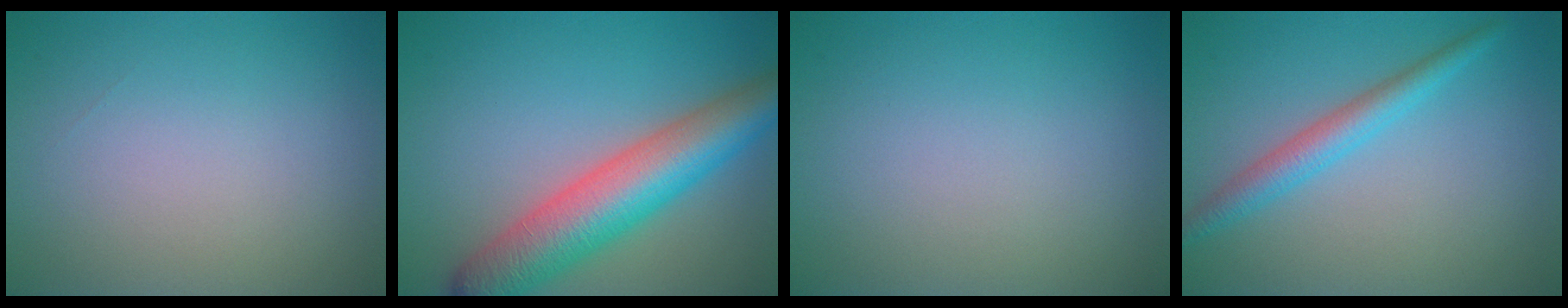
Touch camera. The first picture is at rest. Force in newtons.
{"total": 8.6, "press": 8.6, "slide": 0.3}
{"total": 0.0}
{"total": 2.9, "press": 2.9, "slide": 0.1}